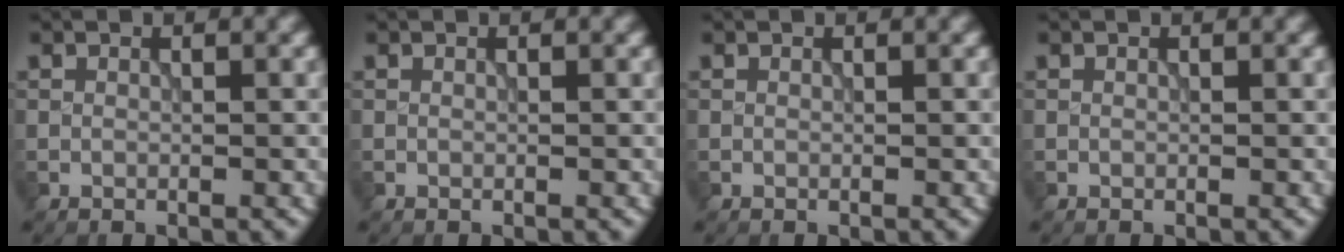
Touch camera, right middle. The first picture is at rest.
{"total": 0.0}
{"total": 0.0}
{"total": 0.0}